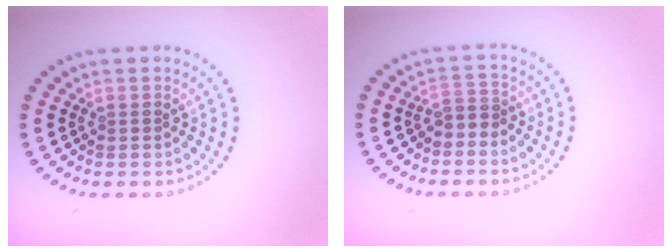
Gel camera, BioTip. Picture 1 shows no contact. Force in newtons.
{"total": 1.3, "press": 1.0, "slide": 0.8}